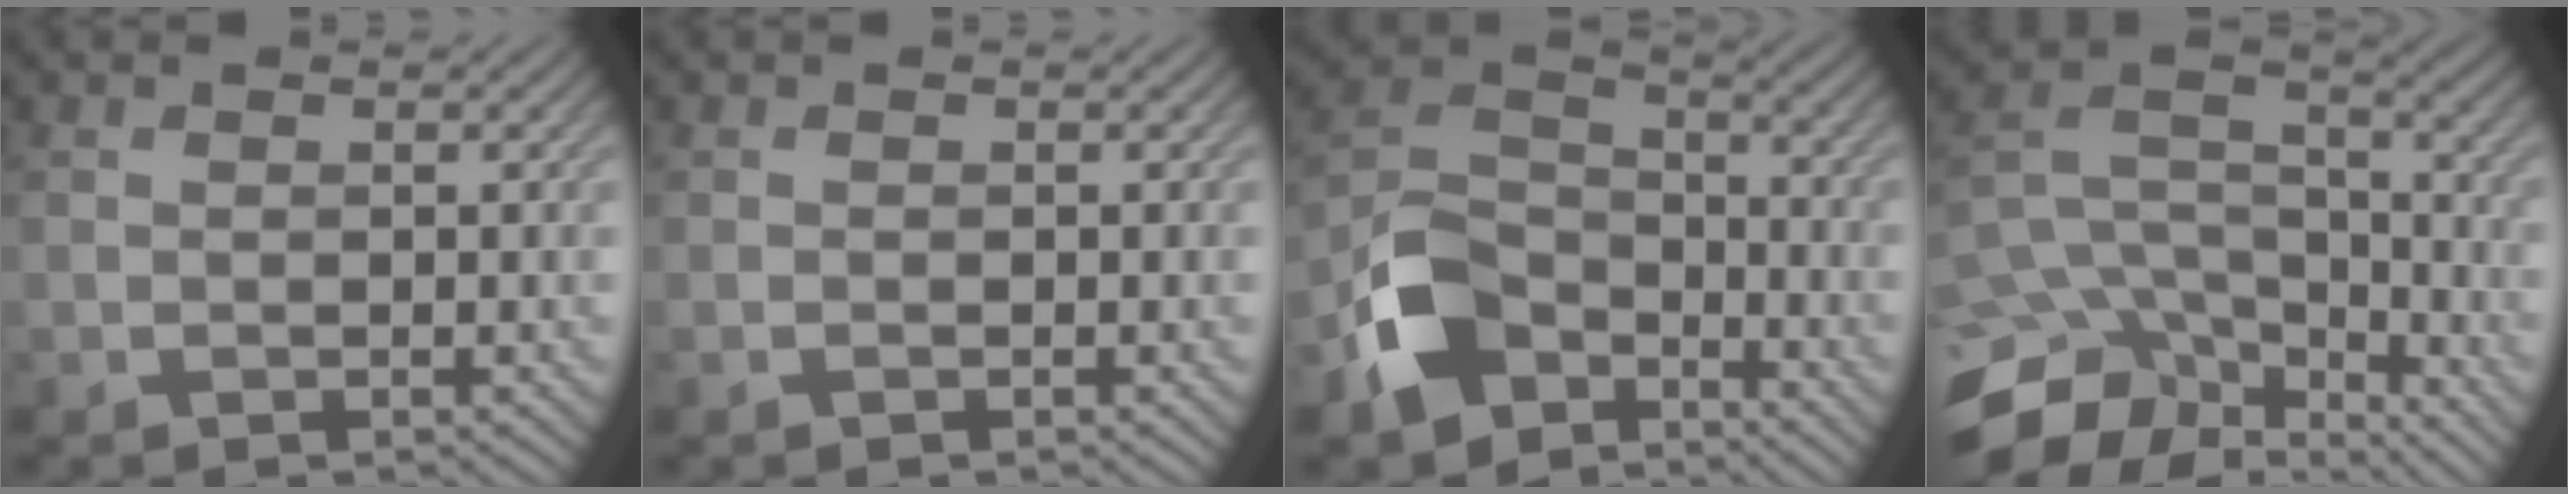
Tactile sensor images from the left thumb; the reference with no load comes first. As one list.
[{"total": 0.0}, {"total": 9.7, "force": [-6.1, 5.9, 4.8], "torque": [-0.102, -0.006, -0.145]}, {"total": 12.5, "force": [-8.9, 6.2, 6.3], "torque": [-0.177, -0.011, -0.129]}]